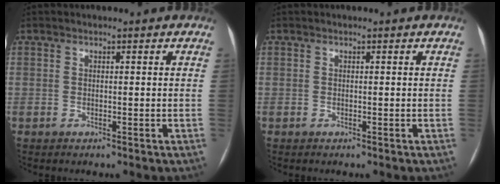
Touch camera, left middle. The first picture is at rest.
{"total": 0.0}